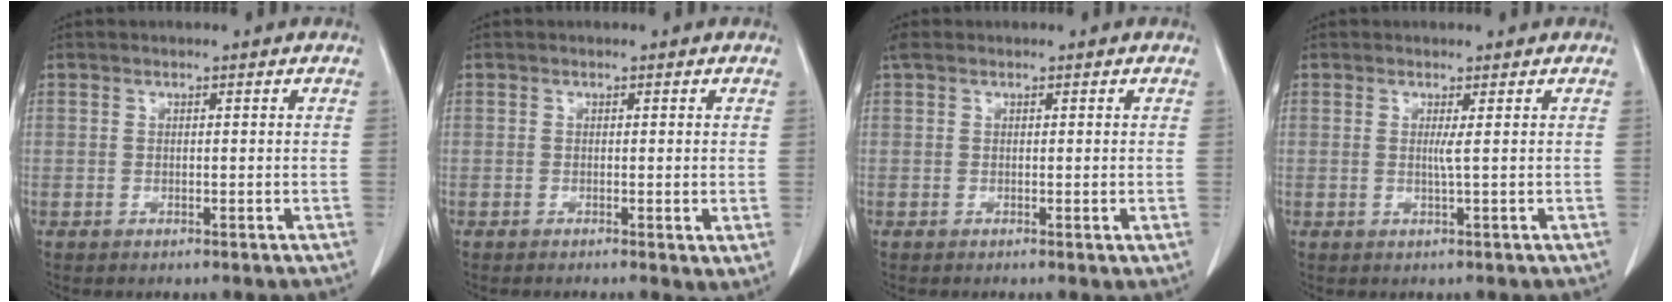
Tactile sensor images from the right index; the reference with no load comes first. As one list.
[{"total": 1.9, "force": [-0.4, 0.4, 1.8], "torque": [-0.025, -0.007, -0.007]}, {"total": 2.2, "force": [0.8, 0.9, 1.9], "torque": [-0.044, 0.013, 0.018]}, {"total": 1.1, "force": [0.2, -0.5, 1.0], "torque": [-0.019, -0.002, 0.002]}]